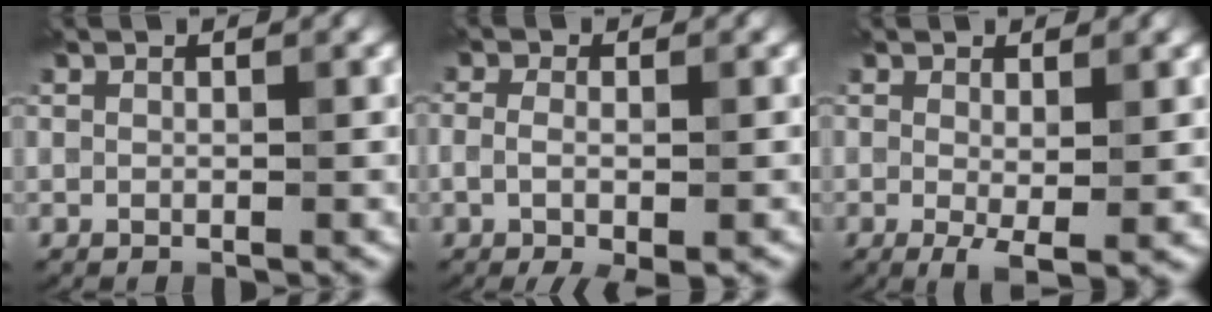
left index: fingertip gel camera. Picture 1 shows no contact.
{"total": 3.6, "force": [-1.2, 1.6, 3.1], "torque": [-0.043, -0.006, -0.014]}
{"total": 2.7, "force": [-0.2, 0.5, 2.6], "torque": [-0.045, -0.012, -0.002]}